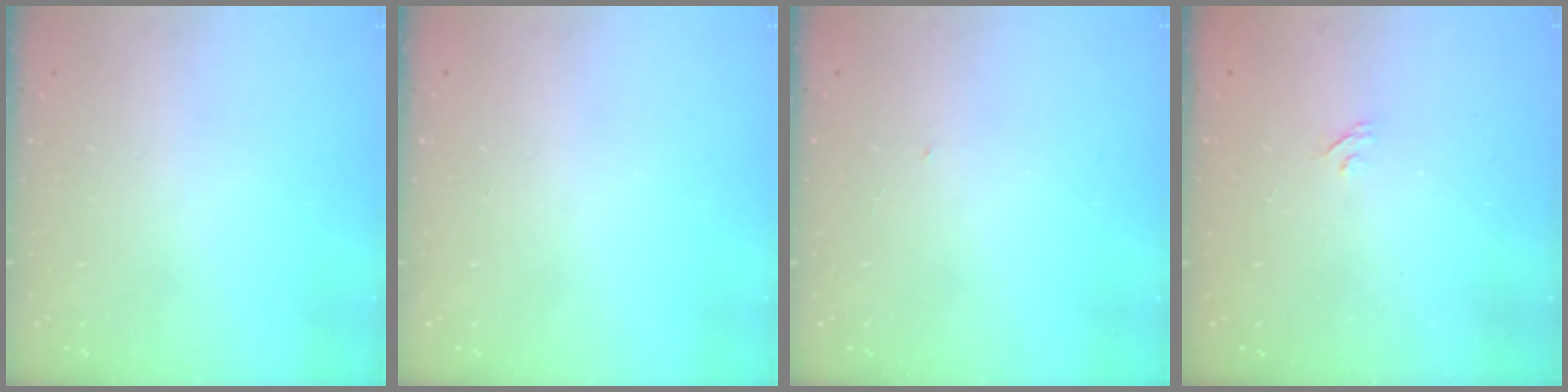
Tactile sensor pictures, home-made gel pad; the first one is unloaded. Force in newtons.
{"total": 0.0}
{"total": 0.6, "press": 0.6, "slide": 0.1}
{"total": 2.2, "press": 1.9, "slide": 1.1}